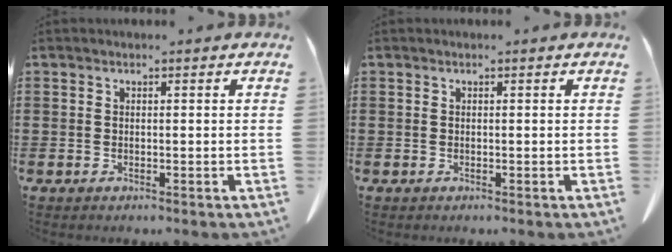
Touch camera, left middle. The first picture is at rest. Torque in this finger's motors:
{"motor_torque": [0.00, 0.00, 0.00, 0.01]}